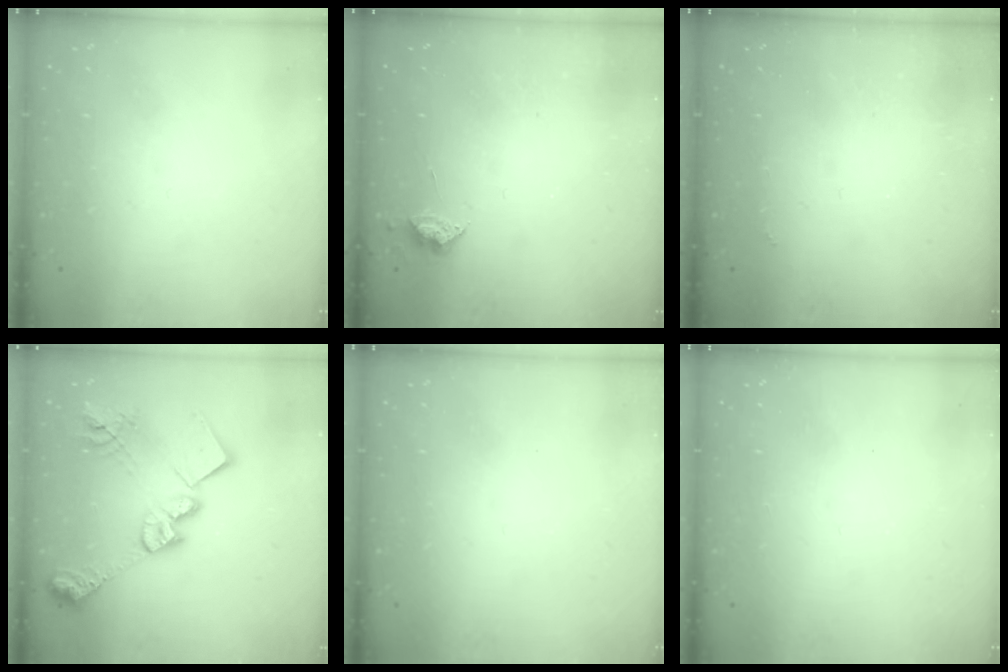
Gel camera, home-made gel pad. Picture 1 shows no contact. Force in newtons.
{"total": 5.8, "press": 5.8, "slide": 0.8}
{"total": 1.9, "press": 1.8, "slide": 0.4}
{"total": 21.7, "press": 21.7, "slide": 1.2}
{"total": 0.0}
{"total": 0.9, "press": 0.9, "slide": 0.1}